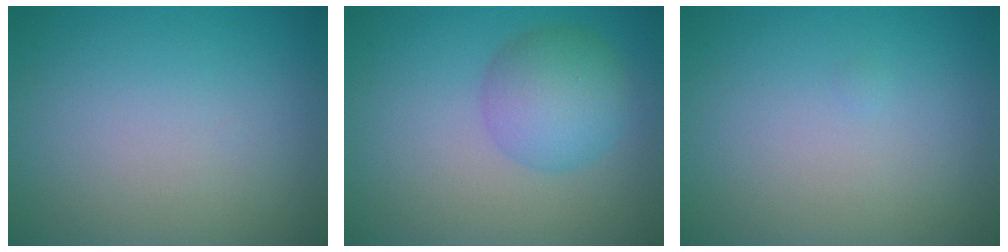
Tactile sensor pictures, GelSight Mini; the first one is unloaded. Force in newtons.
{"total": 4.5, "press": 4.5, "slide": 0.1}
{"total": 0.0}